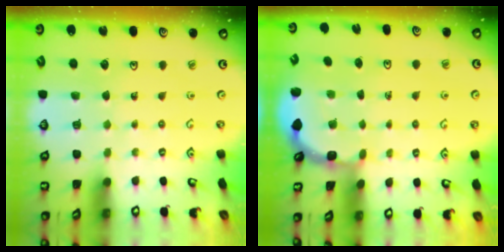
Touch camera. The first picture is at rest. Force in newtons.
{"total": 1.9, "press": 1.9, "slide": 0.3}